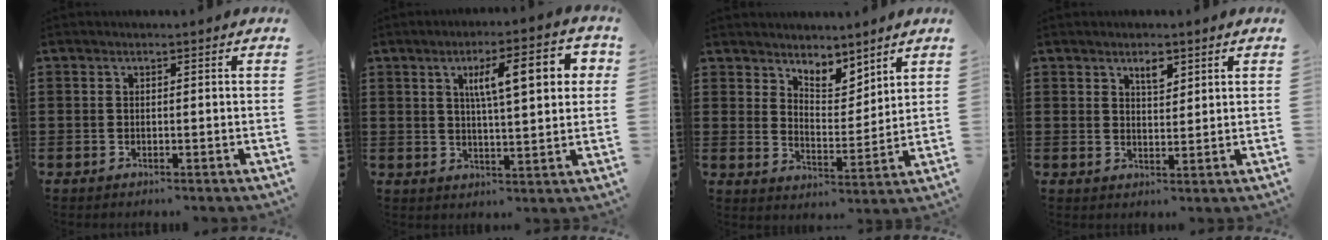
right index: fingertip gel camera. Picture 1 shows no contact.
{"total": 9.5, "force": [3.1, 2.4, 8.7], "torque": [-0.156, 0.007, 0.046]}
{"total": 4.8, "force": [4.6, 1.4, 0.3], "torque": [-0.015, -0.021, 0.084]}
{"total": 2.8, "force": [1.9, 1.0, 1.7], "torque": [-0.023, -0.003, 0.030]}